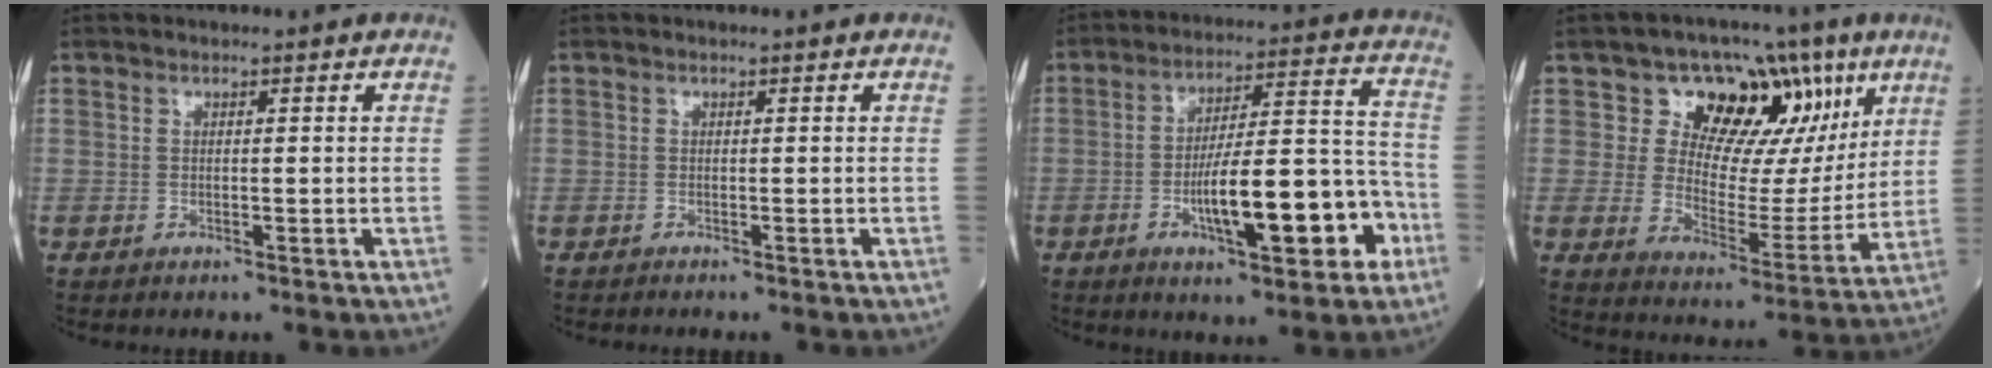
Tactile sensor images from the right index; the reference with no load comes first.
{"total": 0.5, "force": [-0.5, 0.0, 0.1], "torque": [-0.005, -0.001, -0.011]}
{"total": 15.6, "force": [-5.7, 3.5, 14.1], "torque": [-0.220, 0.024, -0.079]}
{"total": 13.9, "force": [7.0, 8.5, 8.5], "torque": [-0.106, 0.019, 0.114]}